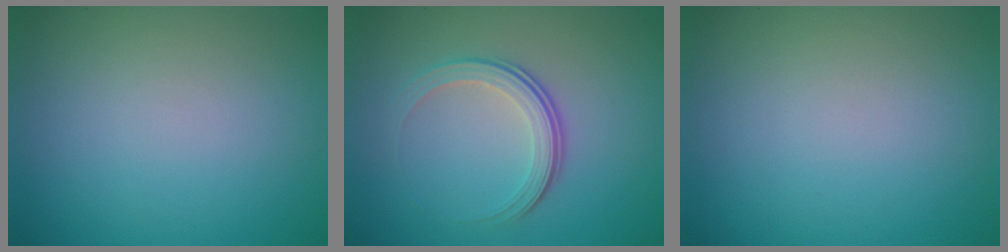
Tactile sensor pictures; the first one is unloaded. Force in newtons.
{"total": 3.6, "press": 2.4, "slide": 2.7}
{"total": 0.0}